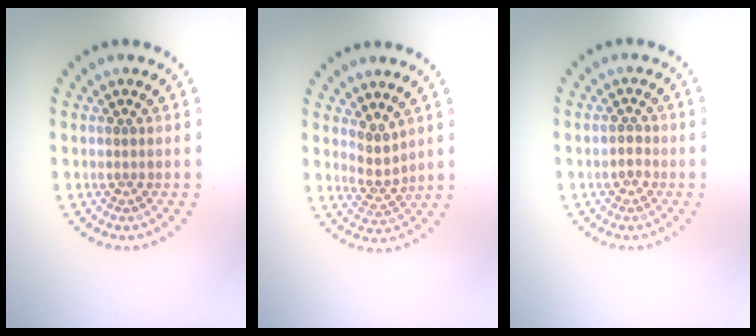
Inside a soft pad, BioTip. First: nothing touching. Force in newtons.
{"total": 2.3, "press": 1.7, "slide": 1.5}
{"total": 1.1, "press": 1.1, "slide": 0.3}